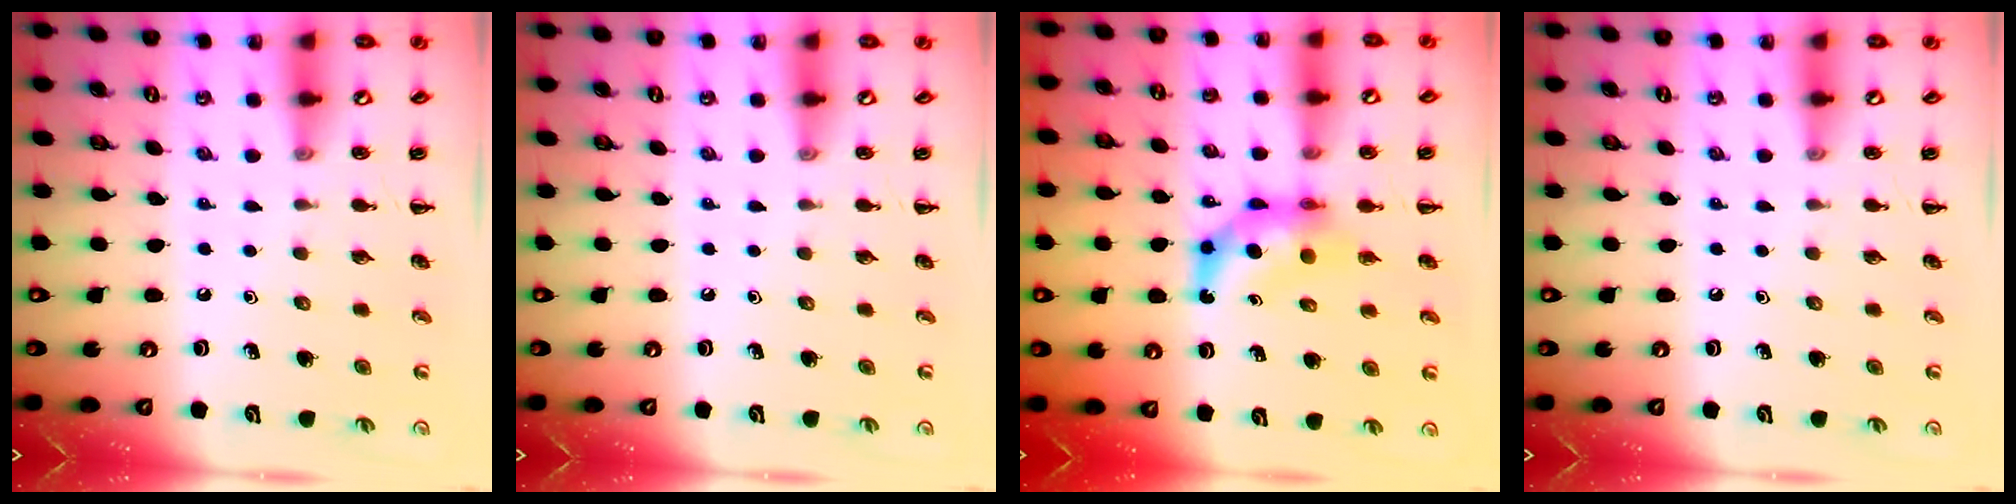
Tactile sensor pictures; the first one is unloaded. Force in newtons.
{"total": 0.0}
{"total": 7.0, "press": 6.8, "slide": 1.4}
{"total": 0.0}